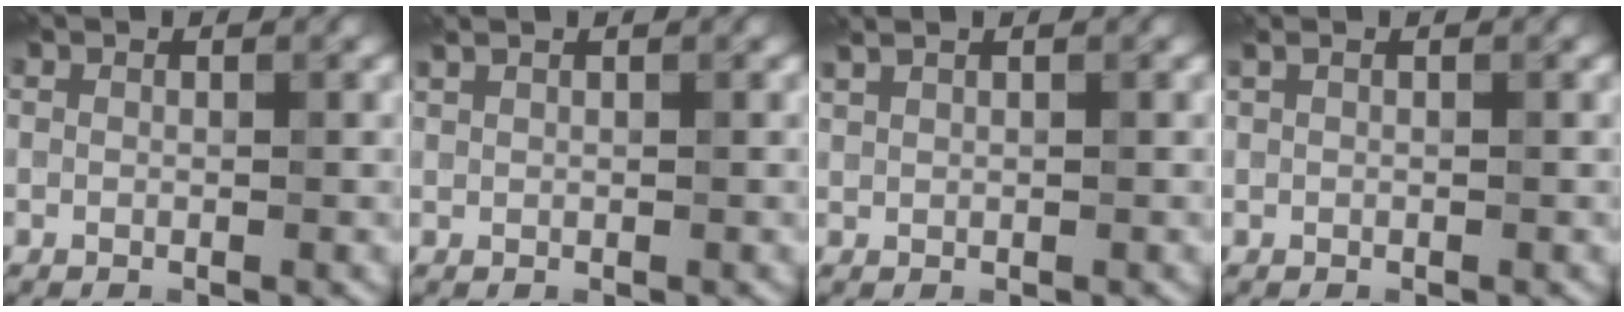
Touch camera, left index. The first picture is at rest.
{"total": 1.0, "force": [0.8, 0.3, 0.5], "torque": [-0.012, 0.001, 0.015]}
{"total": 1.8, "force": [1.4, 0.6, 0.9], "torque": [-0.018, 0.003, 0.021]}
{"total": 0.7, "force": [0.4, 0.2, 0.6], "torque": [-0.016, 0.004, 0.007]}